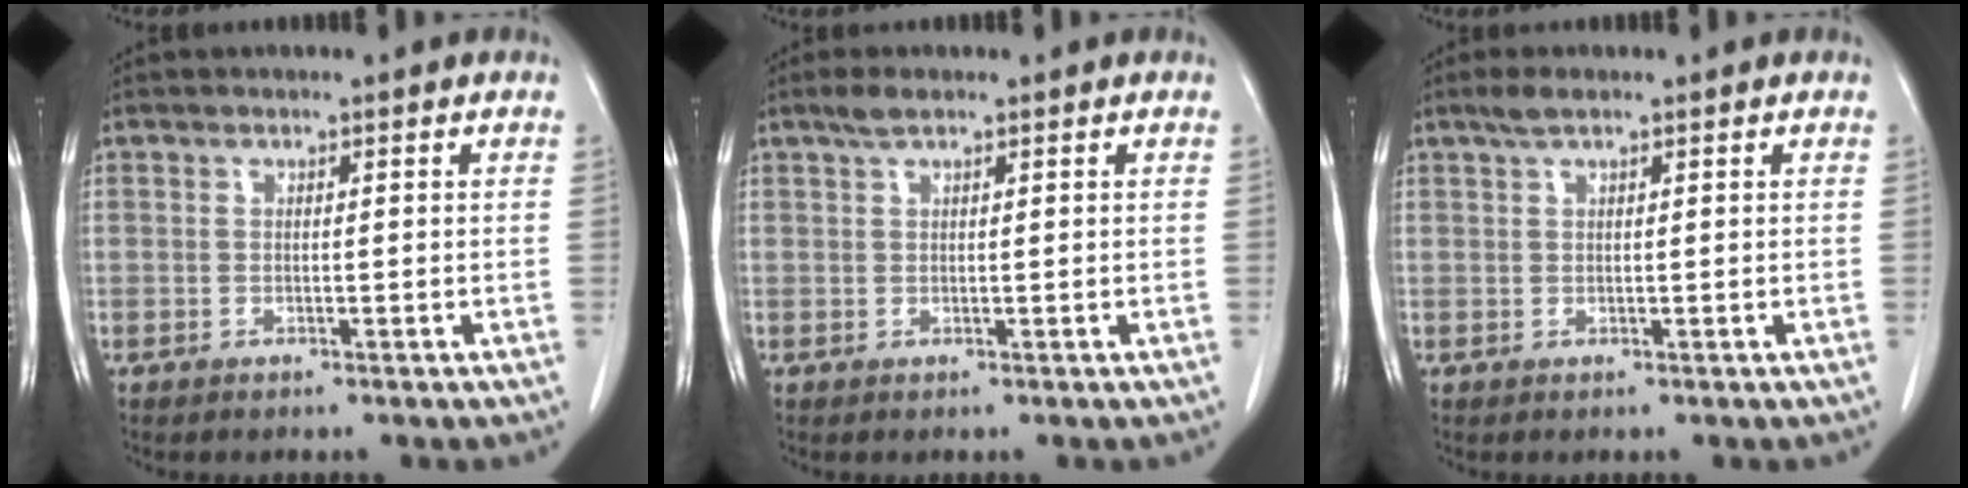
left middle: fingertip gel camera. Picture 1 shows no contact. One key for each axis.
{"total": 1.8, "fx": 1.3, "fy": 0.3, "fz": 1.2, "tx": -0.031, "ty": 0.006, "tz": 0.028}
{"total": 1.8, "fx": 1.3, "fy": 0.2, "fz": 1.3, "tx": -0.033, "ty": 0.008, "tz": 0.028}